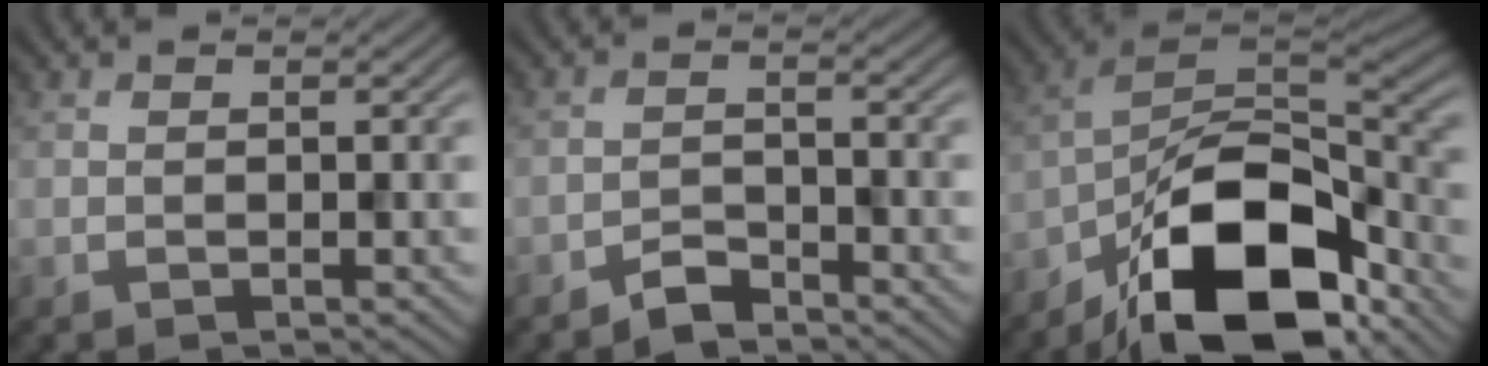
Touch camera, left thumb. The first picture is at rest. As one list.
[{"total": 2.5, "force": [-2.3, 0.7, 0.8], "torque": [-0.010, 0.005, -0.049]}, {"total": 16.2, "force": [-9.6, 7.4, 10.8], "torque": [-0.182, -0.013, -0.190]}]